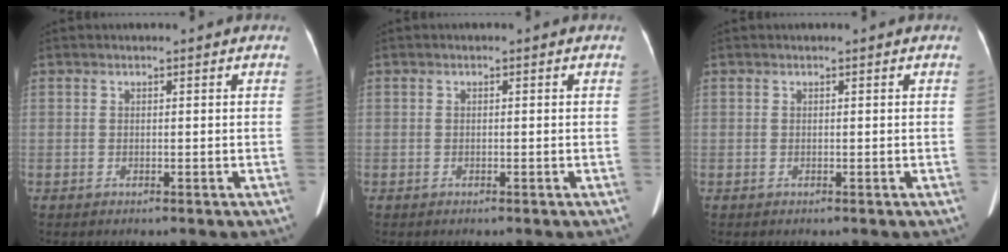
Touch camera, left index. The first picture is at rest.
{"total": 0.0}
{"total": 0.0}